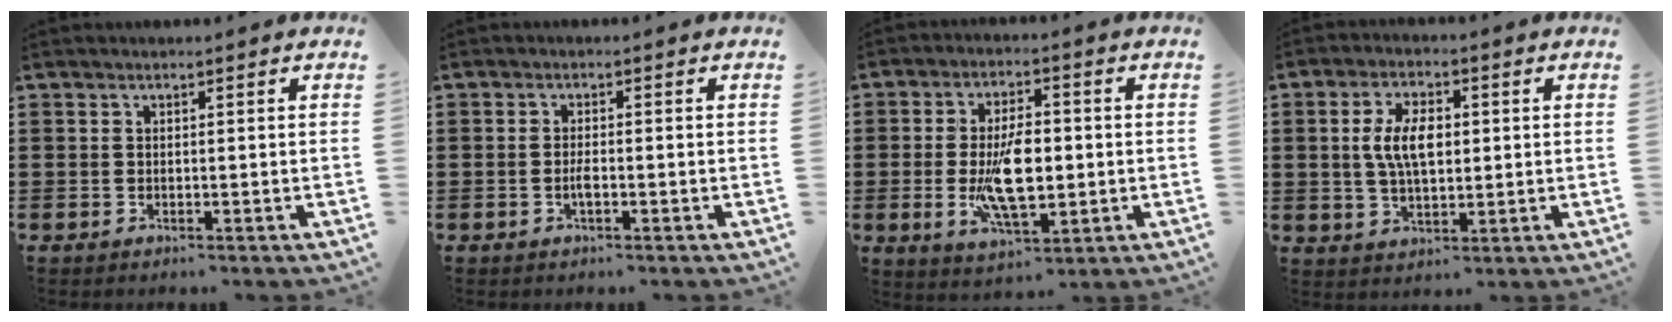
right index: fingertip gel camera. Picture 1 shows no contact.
{"total": 1.8, "force": [-0.6, 0.5, 1.7], "torque": [-0.039, -0.001, -0.014]}
{"total": 10.5, "force": [-1.0, 4.7, 9.4], "torque": [-0.187, -0.008, -0.019]}
{"total": 6.9, "force": [0.7, 3.5, 6.0], "torque": [-0.118, 0.006, 0.008]}